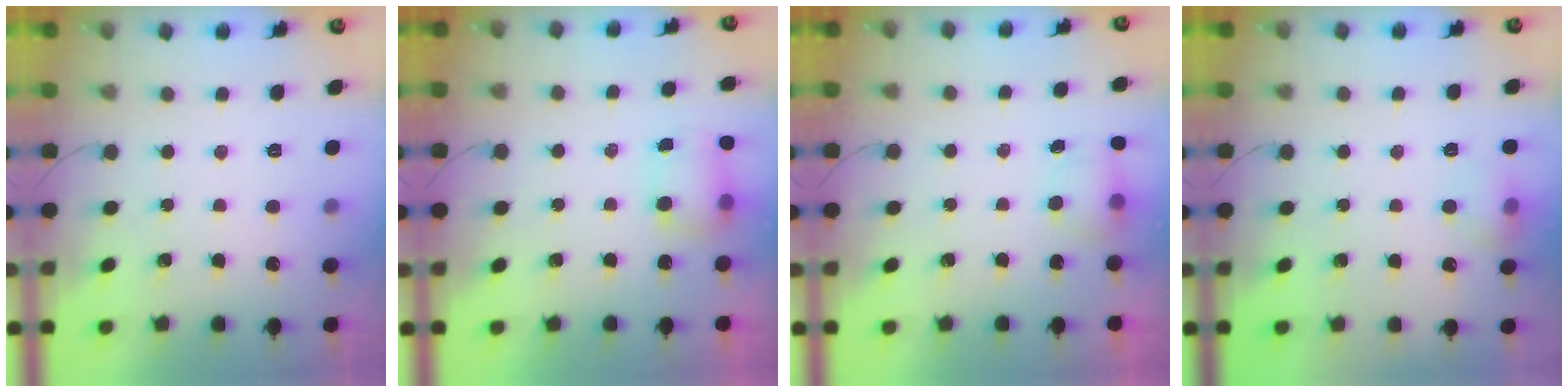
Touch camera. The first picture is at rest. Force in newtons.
{"total": 6.3, "press": 6.3, "slide": 0.7}
{"total": 4.7, "press": 4.6, "slide": 1.0}
{"total": 6.8, "press": 6.7, "slide": 1.2}